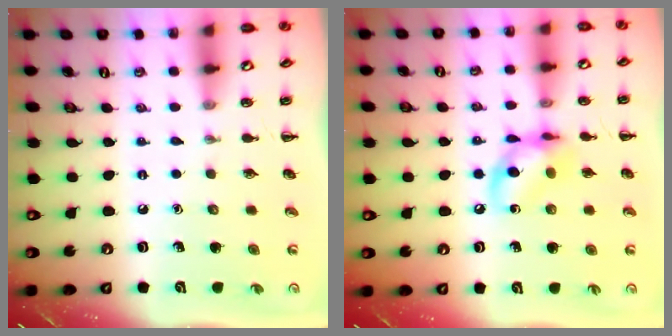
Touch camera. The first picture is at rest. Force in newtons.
{"total": 11.2, "press": 11.1, "slide": 1.7}